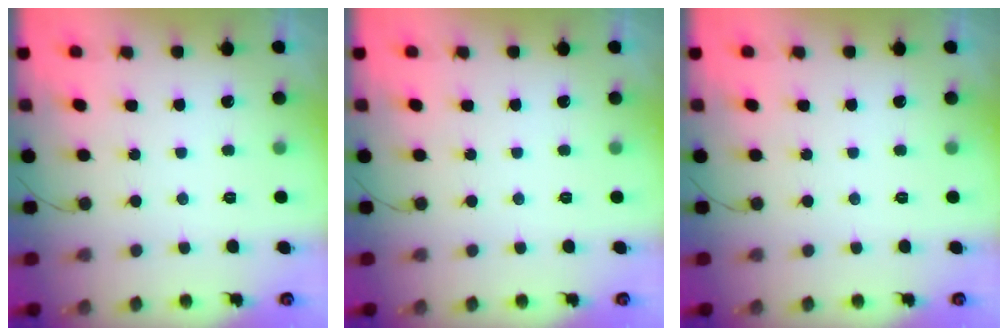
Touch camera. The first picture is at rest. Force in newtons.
{"total": 0.0}
{"total": 0.0}